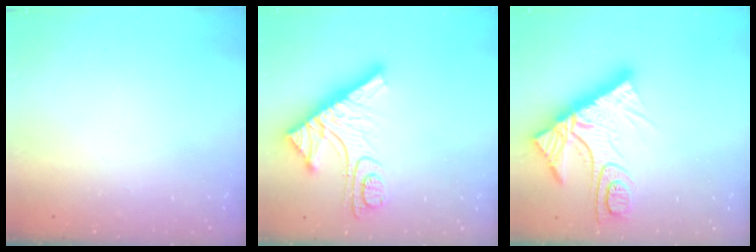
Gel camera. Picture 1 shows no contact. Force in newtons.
{"total": 13.4, "press": 13.4, "slide": 1.1}
{"total": 16.4, "press": 16.3, "slide": 1.4}